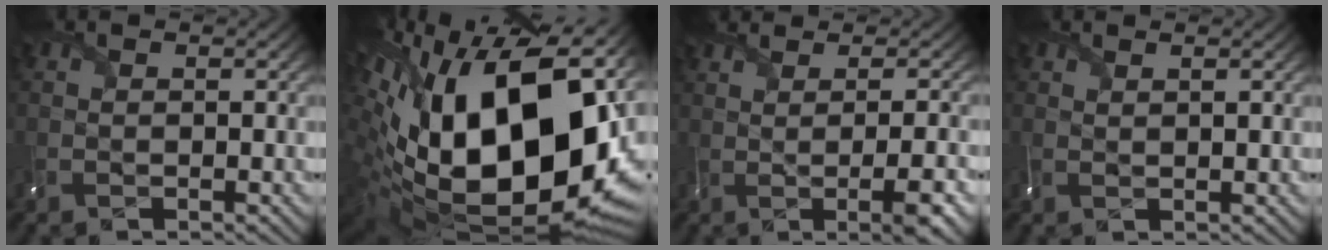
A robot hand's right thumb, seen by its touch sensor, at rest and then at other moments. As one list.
[{"total": 23.1, "force": [-0.1, 12.3, 19.5], "torque": [-0.381, -0.036, 0.003]}, {"total": 5.4, "force": [1.0, 1.2, 5.2], "torque": [-0.054, 0.027, 0.000]}, {"total": 1.0, "force": [0.7, 0.0, 0.7], "torque": [-0.003, -0.003, 0.010]}]